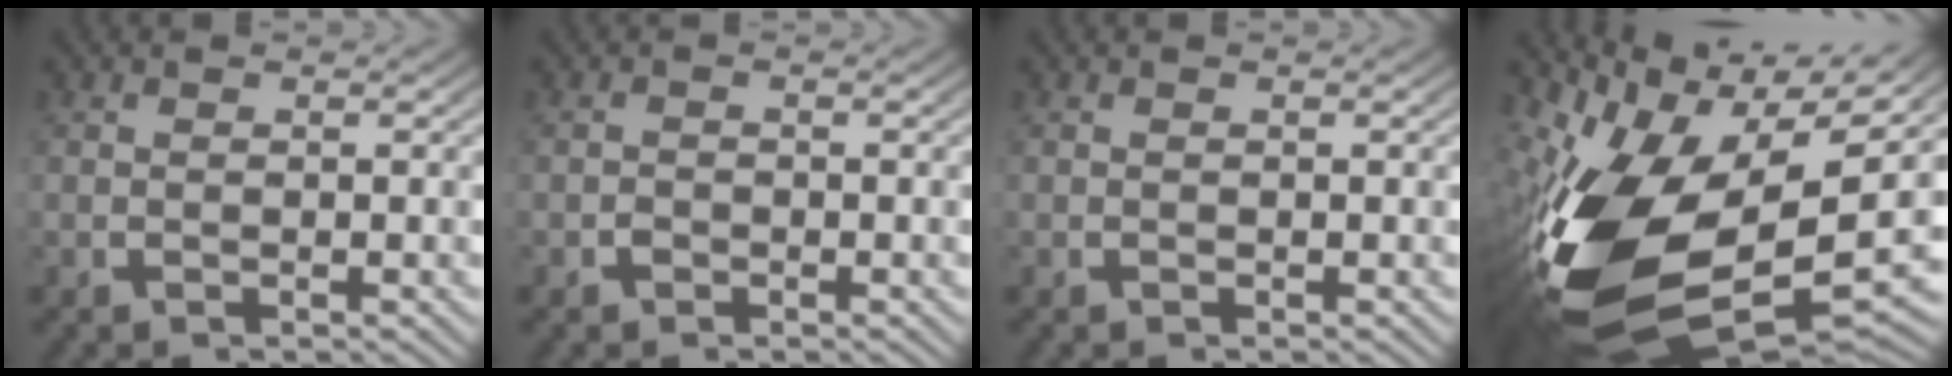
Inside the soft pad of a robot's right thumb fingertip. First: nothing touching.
{"total": 0.7, "force": [-0.6, 0.3, 0.1], "torque": [-0.002, -0.003, -0.013]}
{"total": 0.0}
{"total": 19.5, "force": [-2.5, 11.4, 15.7], "torque": [-0.329, -0.064, -0.007]}